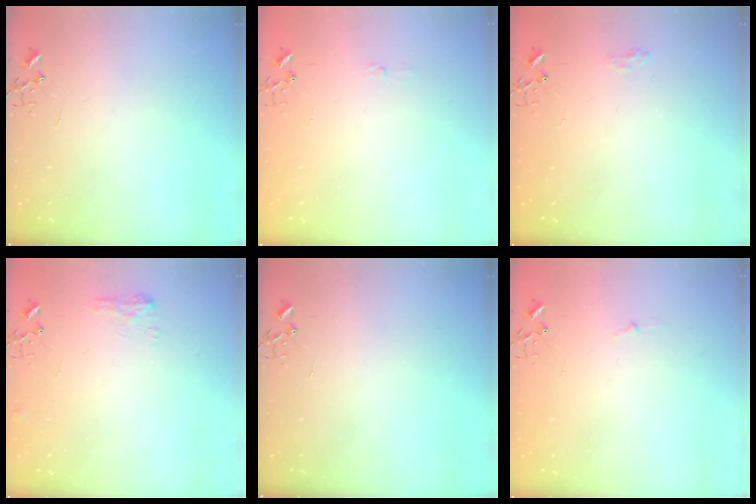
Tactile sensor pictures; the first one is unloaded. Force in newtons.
{"total": 3.5, "press": 3.5, "slide": 0.4}
{"total": 6.3, "press": 6.3, "slide": 0.8}
{"total": 7.4, "press": 7.4, "slide": 0.5}
{"total": 0.0}
{"total": 2.7, "press": 2.7, "slide": 0.3}